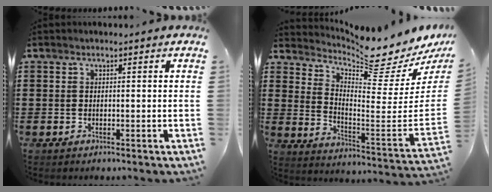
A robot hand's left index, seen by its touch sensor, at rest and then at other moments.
{"total": 8.2, "force": [7.8, 0.6, 2.6], "torque": [-0.054, -0.088, 0.124]}